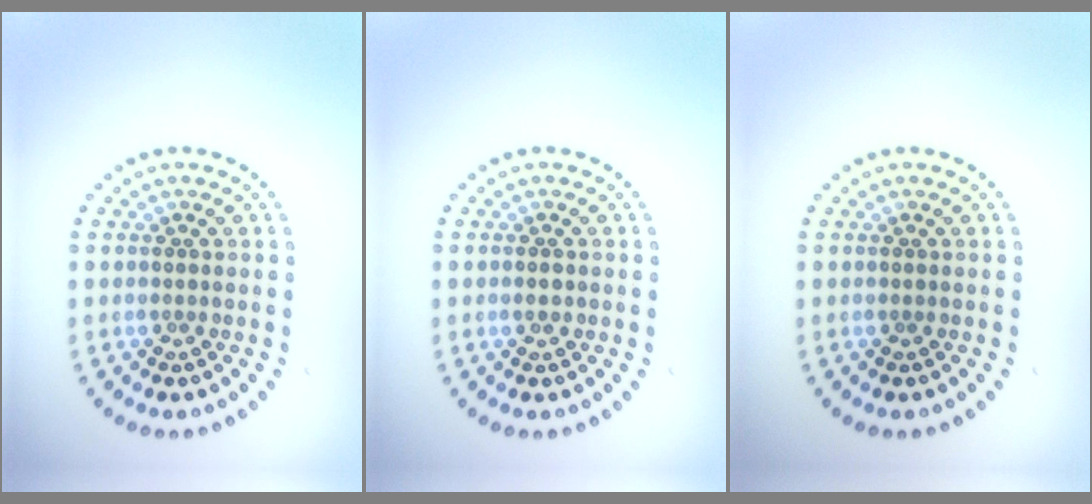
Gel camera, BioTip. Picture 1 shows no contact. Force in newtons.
{"total": 1.0, "press": 1.0, "slide": 0.2}
{"total": 0.0}